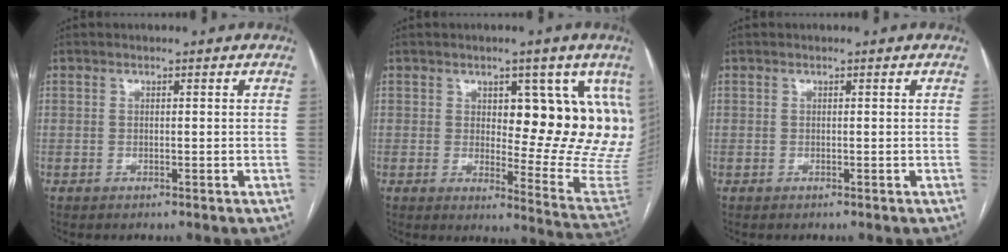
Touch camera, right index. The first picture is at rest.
{"total": 15.0, "force": [5.0, 4.7, 13.3], "torque": [-0.139, -0.005, 0.072]}
{"total": 0.0}